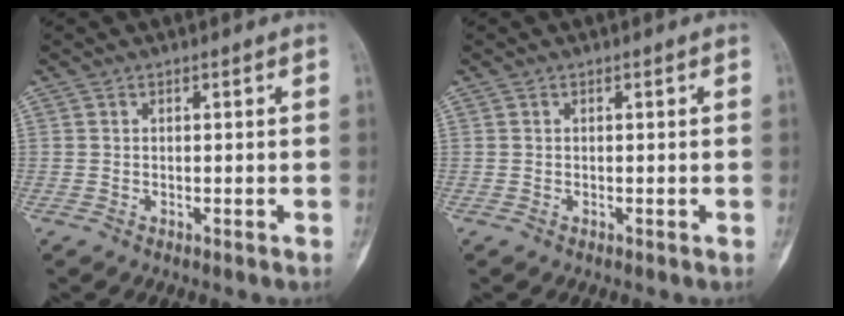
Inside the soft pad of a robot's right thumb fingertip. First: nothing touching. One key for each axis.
{"total": 0.0}